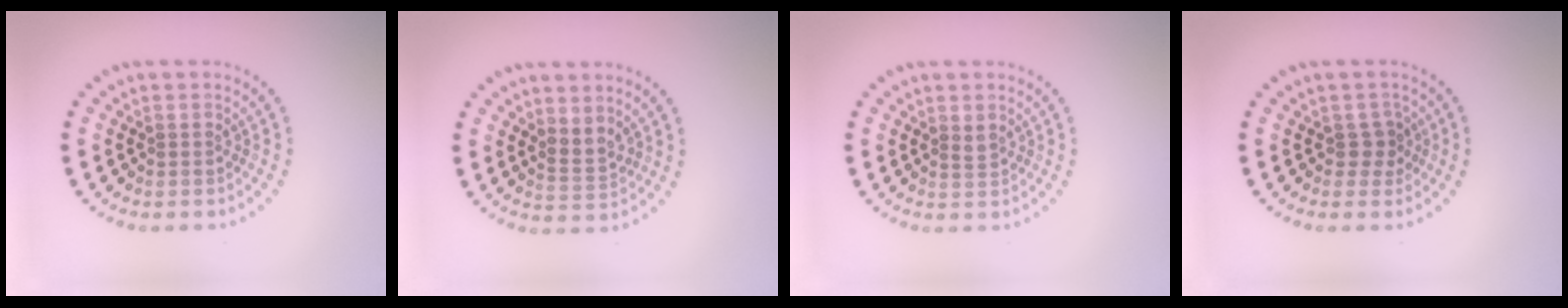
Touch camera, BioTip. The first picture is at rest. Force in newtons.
{"total": 1.8, "press": 1.5, "slide": 1.0}
{"total": 0.6, "press": 0.5, "slide": 0.3}
{"total": 1.6, "press": 1.4, "slide": 0.9}